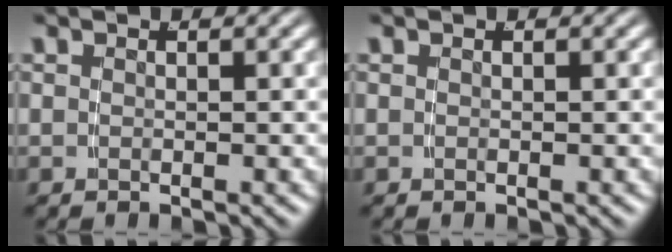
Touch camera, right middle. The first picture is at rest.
{"total": 0.0}